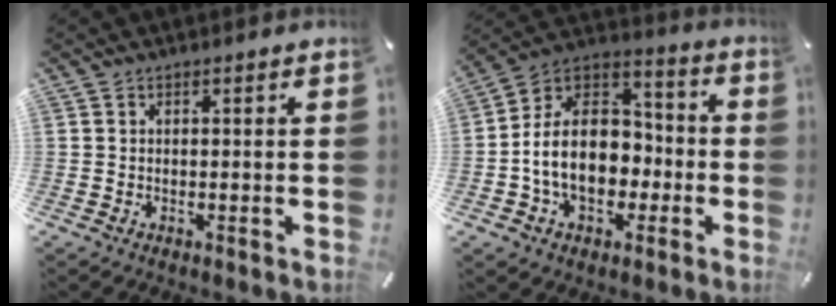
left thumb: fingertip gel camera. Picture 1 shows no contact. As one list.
[{"total": 15.6, "force": [-3.6, 12.0, 9.1], "torque": [-0.184, 0.011, -0.068]}]